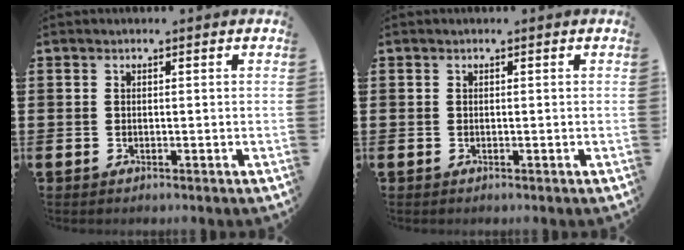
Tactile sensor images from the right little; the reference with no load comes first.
{"total": 0.0}